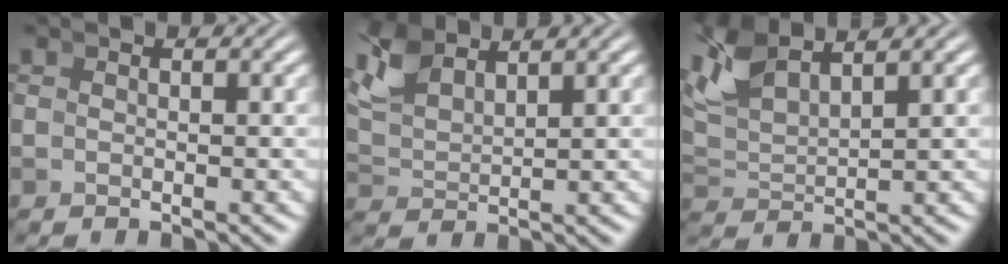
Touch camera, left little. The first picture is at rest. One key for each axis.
{"total": 4.4, "fx": 2.8, "fy": 2.2, "fz": 2.6, "tx": -0.074, "ty": -0.001, "tz": 0.056}
{"total": 5.4, "fx": 3.1, "fy": 2.7, "fz": 3.5, "tx": -0.091, "ty": -0.002, "tz": 0.057}